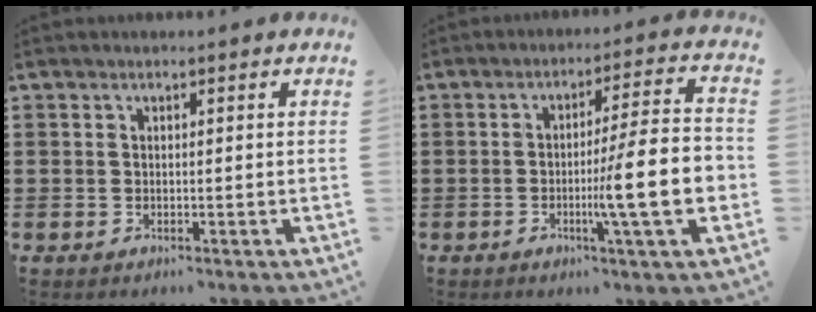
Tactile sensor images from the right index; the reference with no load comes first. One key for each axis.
{"total": 11.9, "fx": -2.6, "fy": 0.9, "fz": 11.6, "tx": -0.177, "ty": -0.014, "tz": -0.052}